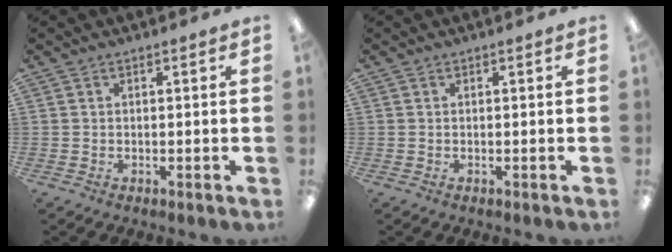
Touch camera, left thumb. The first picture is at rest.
{"total": 0.0}